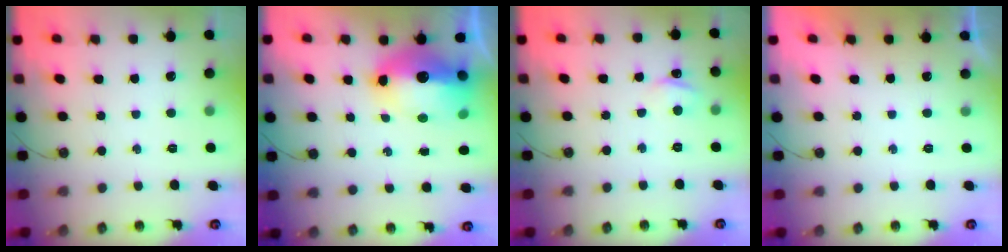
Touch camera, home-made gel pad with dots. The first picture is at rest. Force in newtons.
{"total": 20.3, "press": 16.3, "slide": 12.0}
{"total": 2.8, "press": 2.7, "slide": 0.4}
{"total": 0.0}